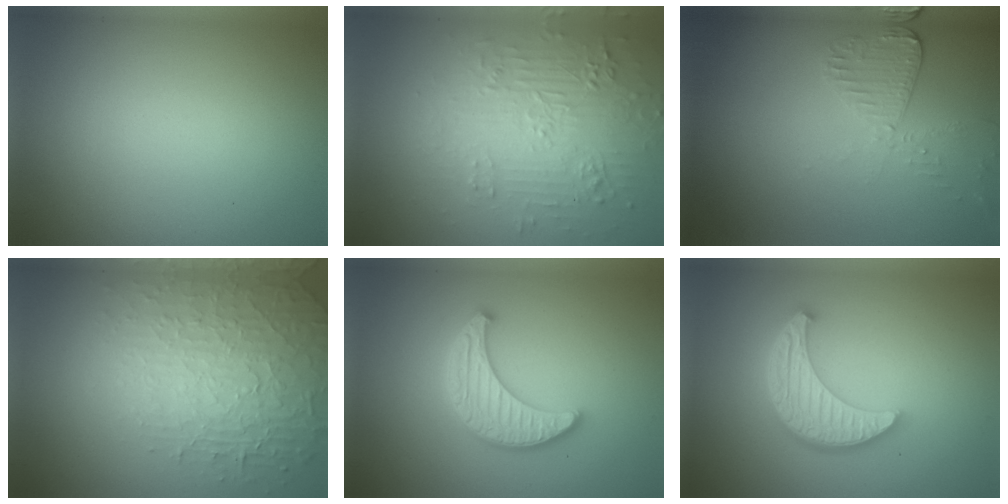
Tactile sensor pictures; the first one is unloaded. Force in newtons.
{"total": 4.2, "press": 3.7, "slide": 2.0}
{"total": 2.7, "press": 2.4, "slide": 1.2}
{"total": 4.2, "press": 4.0, "slide": 1.2}
{"total": 4.2, "press": 3.8, "slide": 1.9}
{"total": 5.7, "press": 4.3, "slide": 3.7}